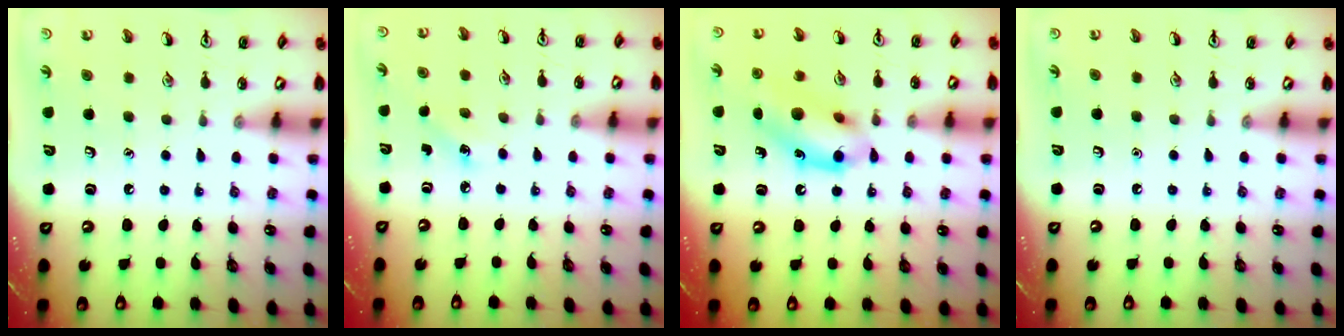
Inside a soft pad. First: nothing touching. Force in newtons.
{"total": 1.9, "press": 1.7, "slide": 0.7}
{"total": 13.5, "press": 13.2, "slide": 2.9}
{"total": 0.0}